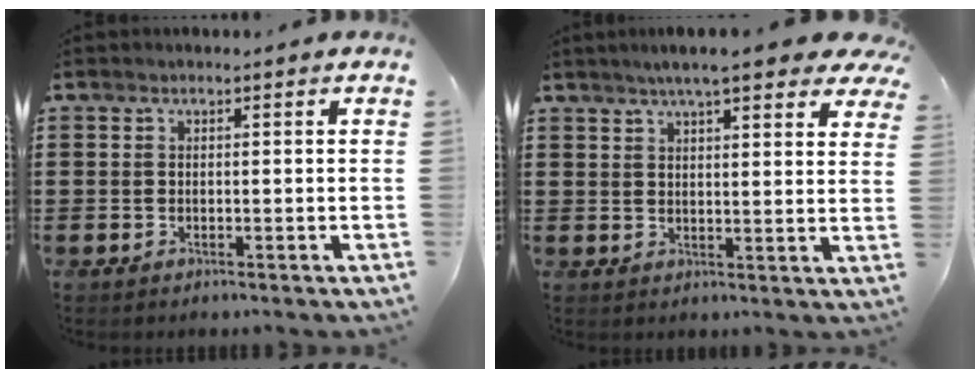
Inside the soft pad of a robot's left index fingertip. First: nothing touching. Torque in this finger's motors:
{"motor_torque": [2.14, 0.00, 0.94, 0.11]}